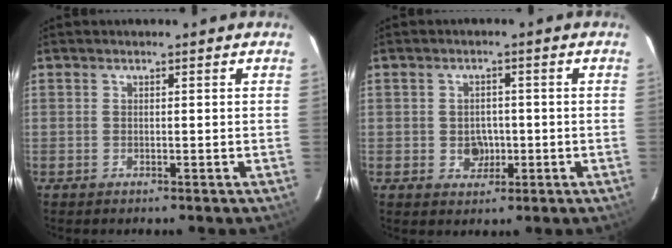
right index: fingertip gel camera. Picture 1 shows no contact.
{"total": 3.8, "force": [-0.8, 3.4, 1.6], "torque": [-0.033, 0.006, -0.002]}